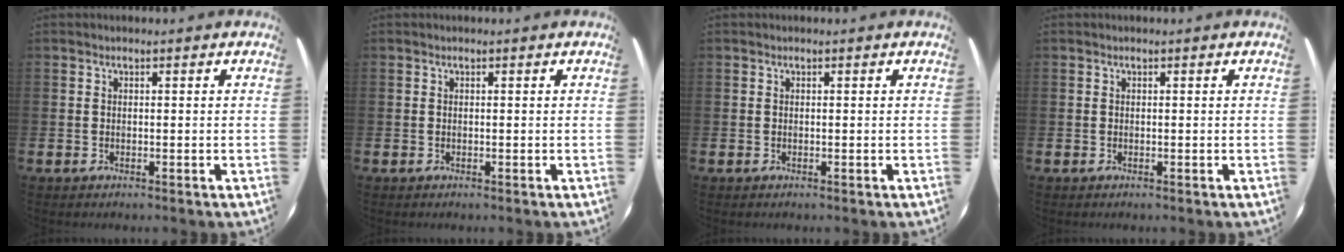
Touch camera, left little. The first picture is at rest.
{"total": 0.0}
{"total": 0.0}
{"total": 0.0}